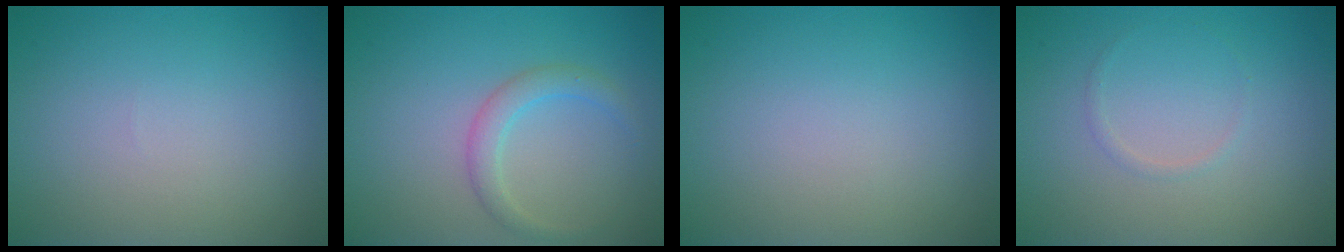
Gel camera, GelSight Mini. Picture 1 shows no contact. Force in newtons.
{"total": 2.1, "press": 2.1, "slide": 0.0}
{"total": 0.0}
{"total": 0.6, "press": 0.6, "slide": 0.0}